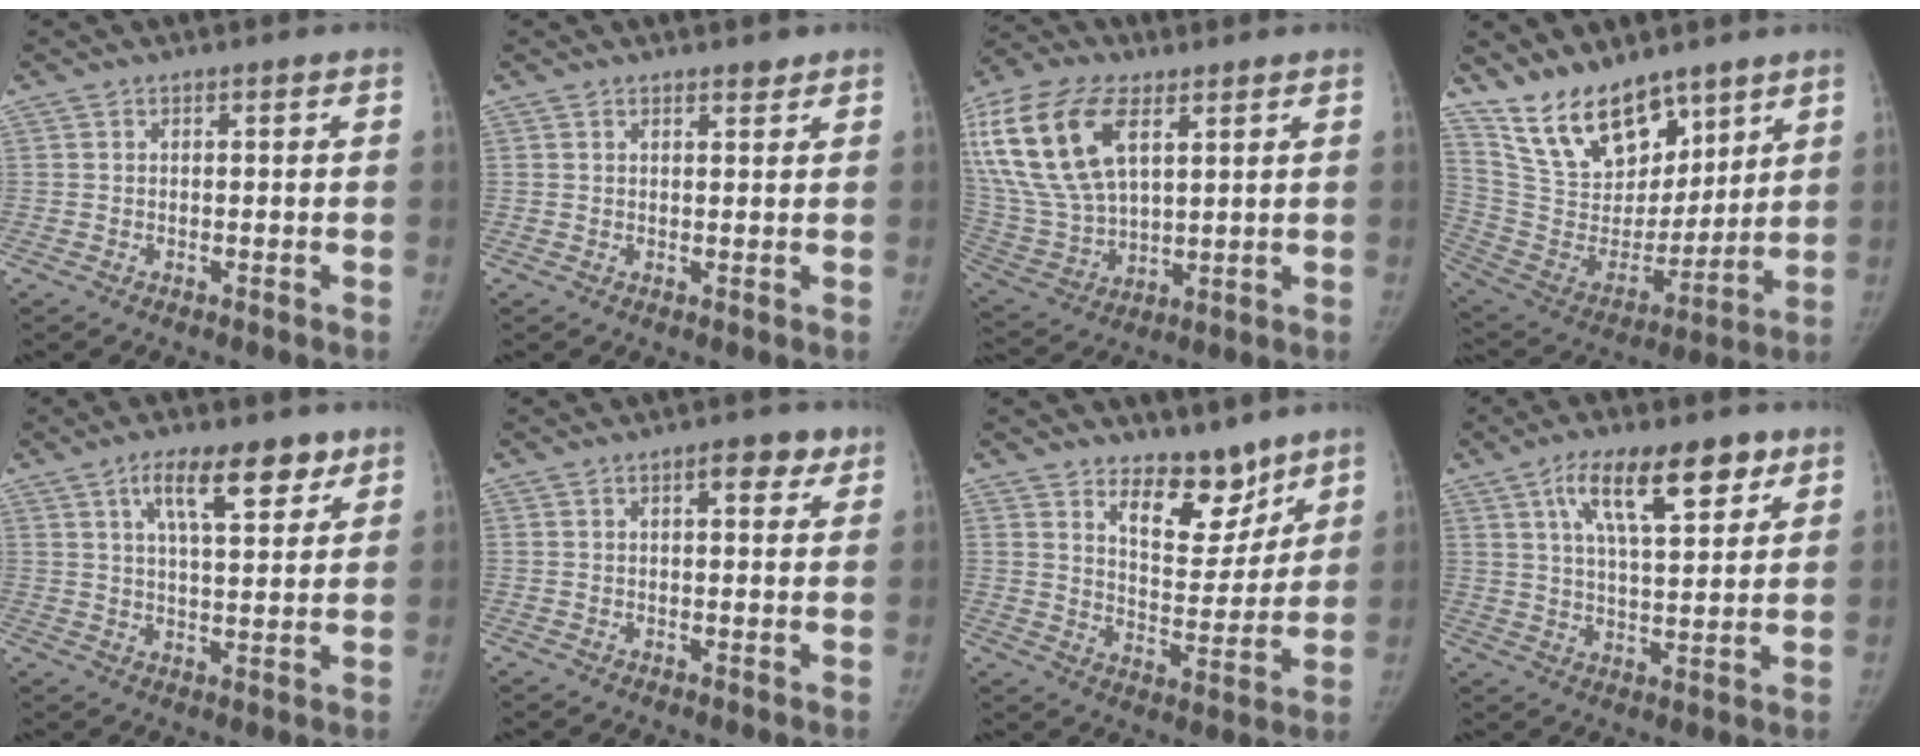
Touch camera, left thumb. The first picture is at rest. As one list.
[{"total": 1.2, "force": [1.1, 0.5, 0.4], "torque": [0.004, -0.009, 0.015]}, {"total": 21.9, "force": [8.3, 11.9, 16.4], "torque": [-0.348, -0.010, 0.163]}, {"total": 18.1, "force": [13.0, 9.1, 8.6], "torque": [-0.107, -0.073, 0.252]}, {"total": 10.8, "force": [6.2, 3.9, 7.9], "torque": [-0.106, -0.026, 0.101]}, {"total": 4.6, "force": [2.5, 2.0, 3.4], "torque": [-0.030, -0.007, 0.029]}, {"total": 10.7, "force": [8.1, 4.9, 5.1], "torque": [-0.045, -0.070, 0.140]}, {"total": 14.4, "force": [7.5, 5.4, 11.0], "torque": [-0.154, -0.021, 0.127]}]